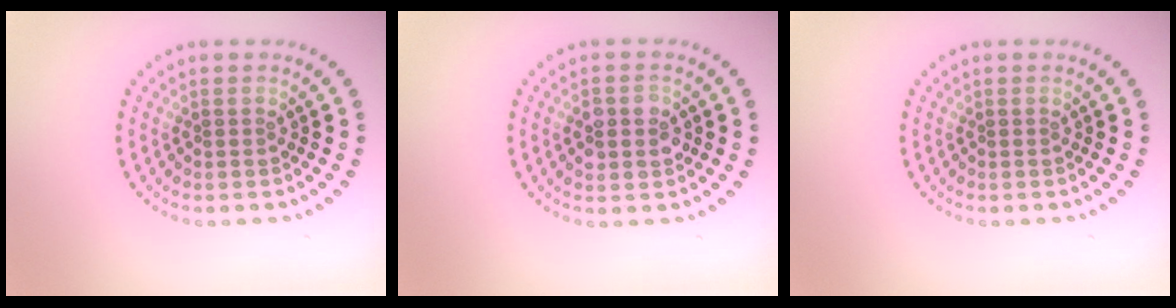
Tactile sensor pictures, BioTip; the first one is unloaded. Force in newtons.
{"total": 2.9, "press": 2.9, "slide": 0.3}
{"total": 0.0}